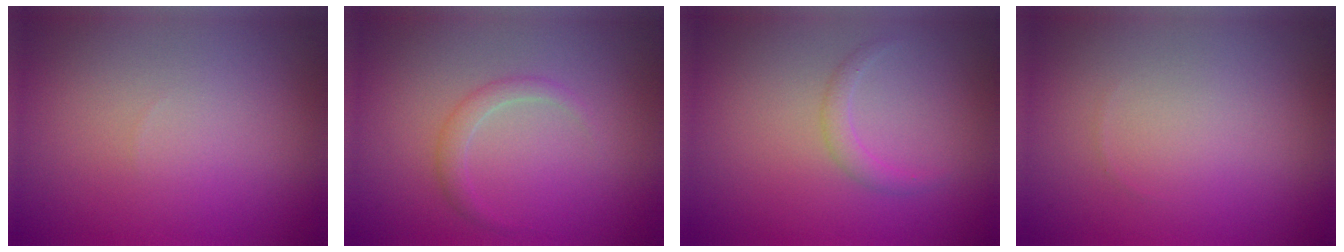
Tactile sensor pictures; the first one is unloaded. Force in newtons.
{"total": 1.4, "press": 1.4, "slide": 0.1}
{"total": 1.2, "press": 1.2, "slide": 0.0}
{"total": 0.0}